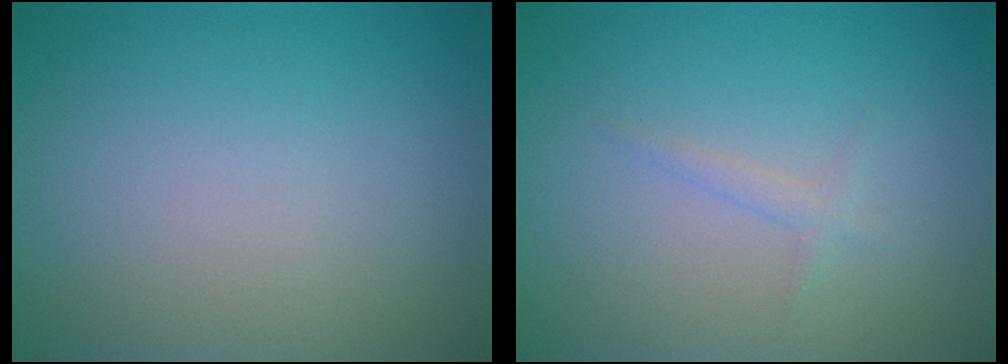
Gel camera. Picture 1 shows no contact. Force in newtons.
{"total": 0.9, "press": 0.9, "slide": 0.1}